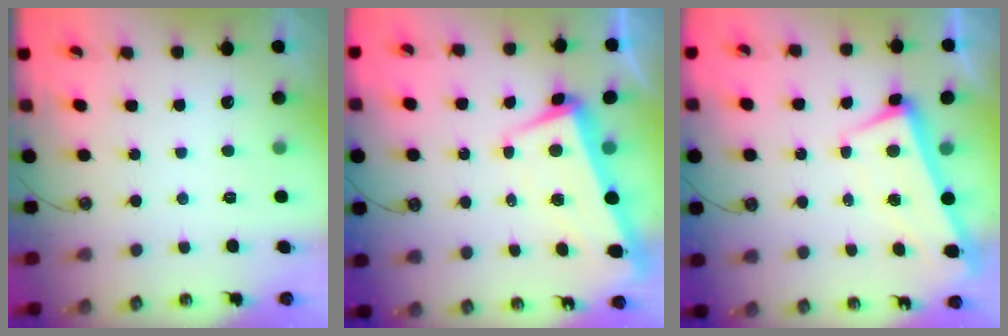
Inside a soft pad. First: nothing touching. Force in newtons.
{"total": 2.2, "press": 0.3, "slide": 2.1}
{"total": 1.8, "press": 0.8, "slide": 1.6}